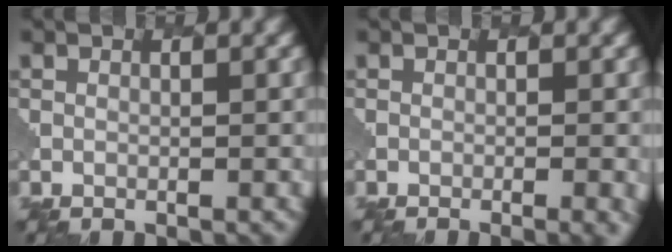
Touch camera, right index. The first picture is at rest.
{"total": 3.0, "force": [-0.9, 1.1, 2.6], "torque": [-0.016, 0.007, -0.005]}